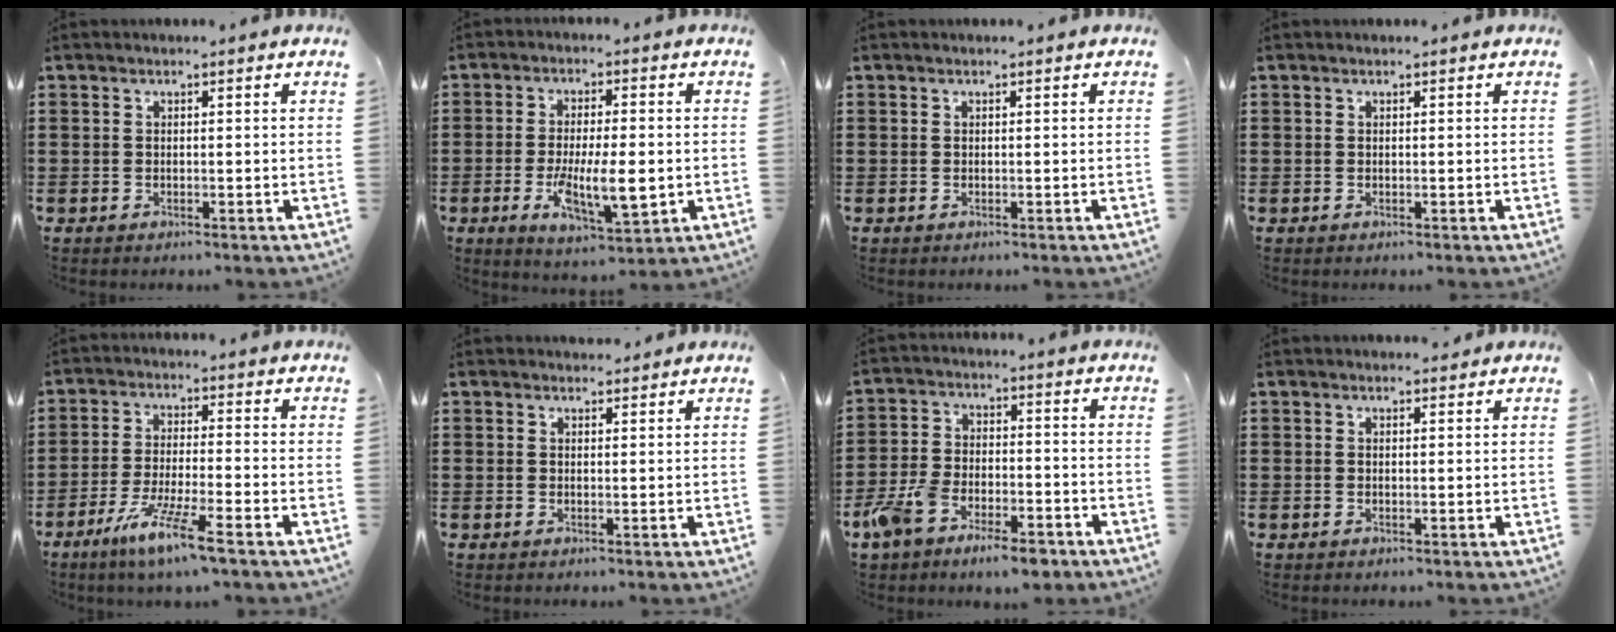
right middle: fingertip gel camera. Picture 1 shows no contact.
{"total": 8.7, "force": [-2.0, 3.3, 7.8], "torque": [-0.147, -0.014, -0.035]}
{"total": 0.0}
{"total": 0.0}
{"total": 7.7, "force": [-5.6, 0.2, 5.3], "torque": [-0.109, -0.012, -0.106]}
{"total": 1.2, "force": [1.2, 0.3, -0.1], "torque": [0.006, -0.004, 0.021]}
{"total": 7.9, "force": [-6.1, 2.6, 4.2], "torque": [-0.105, 0.002, -0.122]}
{"total": 0.6, "force": [0.5, 0.3, 0.0], "torque": [0.006, -0.003, 0.007]}